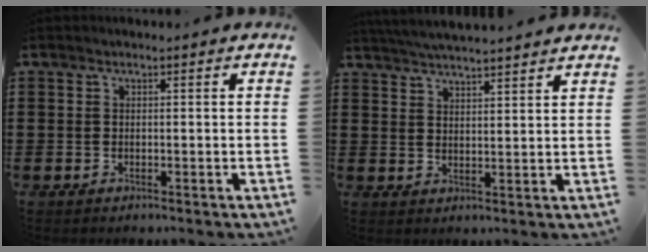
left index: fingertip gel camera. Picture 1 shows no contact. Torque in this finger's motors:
{"motor_torque": [0.05, -0.12, 0.58, 0.21]}